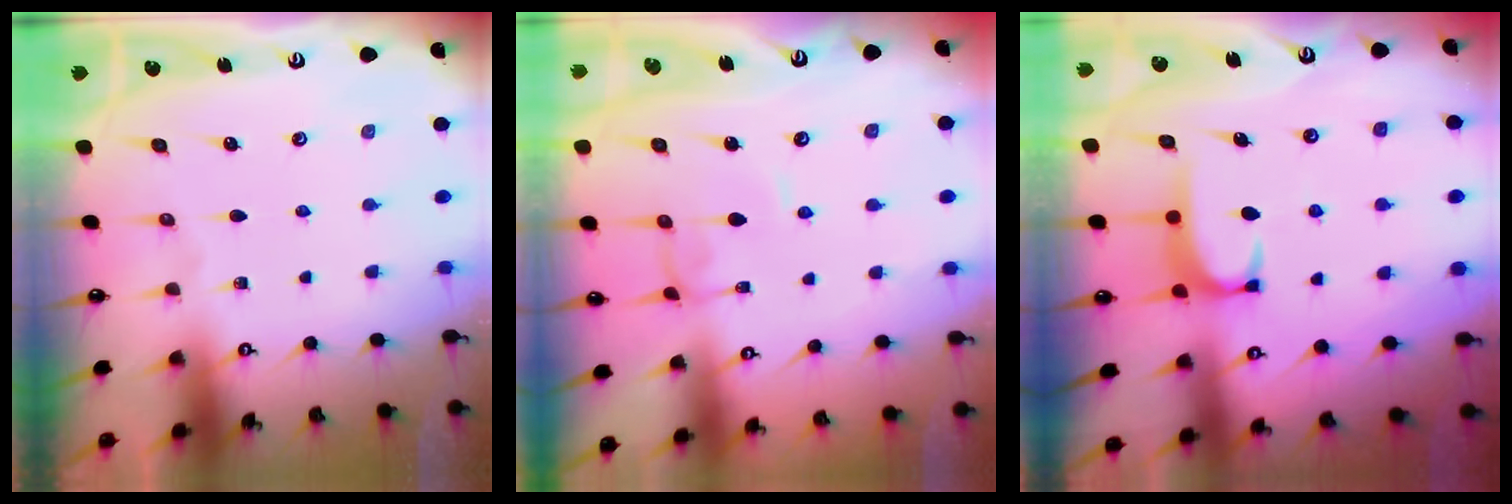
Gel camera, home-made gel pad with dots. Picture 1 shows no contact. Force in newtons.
{"total": 1.5, "press": 1.4, "slide": 0.2}
{"total": 1.8, "press": 1.7, "slide": 0.5}